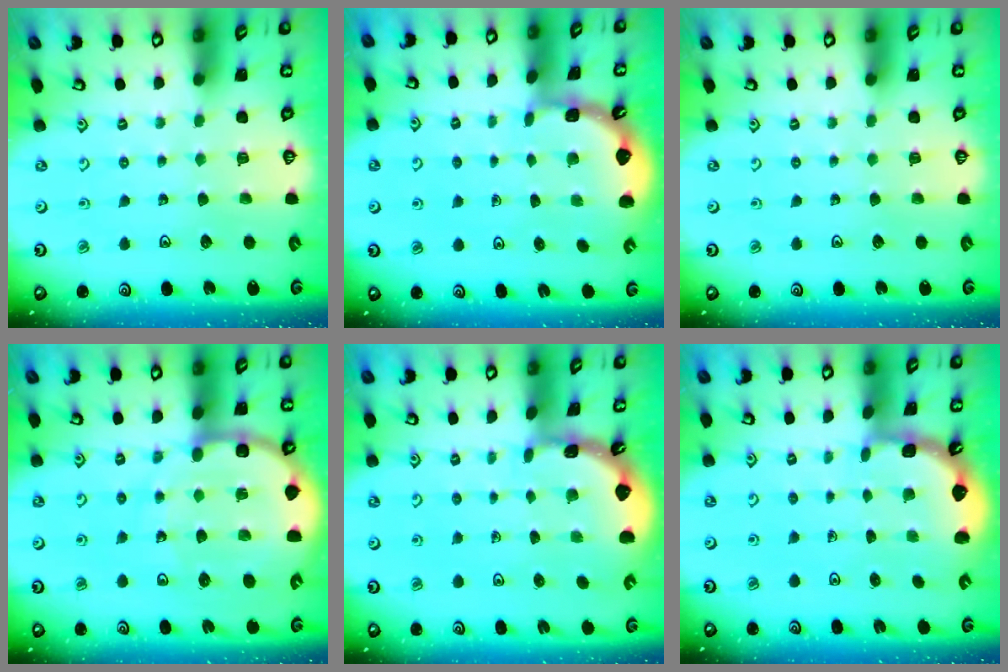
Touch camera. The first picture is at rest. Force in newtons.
{"total": 1.4, "press": 1.4, "slide": 0.1}
{"total": 0.0}
{"total": 12.4, "press": 12.1, "slide": 2.4}
{"total": 1.7, "press": 1.7, "slide": 0.1}
{"total": 1.9, "press": 1.9, "slide": 0.2}